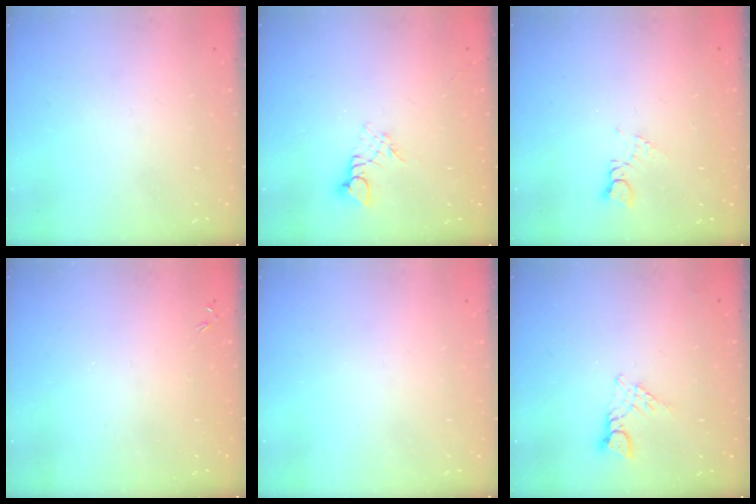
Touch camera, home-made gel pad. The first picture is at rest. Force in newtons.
{"total": 2.8, "press": 2.8, "slide": 0.3}
{"total": 1.7, "press": 1.6, "slide": 0.3}
{"total": 0.0}
{"total": 0.0}
{"total": 3.4, "press": 3.4, "slide": 0.4}